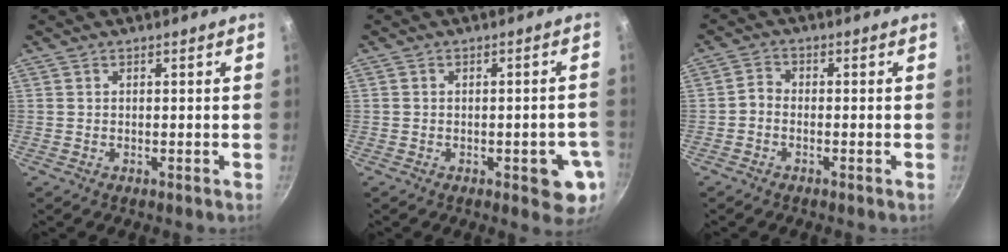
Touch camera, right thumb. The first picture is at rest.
{"total": 7.5, "force": [-2.2, 3.1, 6.4], "torque": [-0.051, 0.006, -0.027]}
{"total": 1.9, "force": [-1.1, 1.2, 1.0], "torque": [-0.026, 0.015, -0.030]}